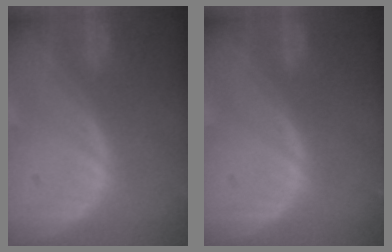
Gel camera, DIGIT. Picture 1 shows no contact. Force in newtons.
{"total": 0.0}